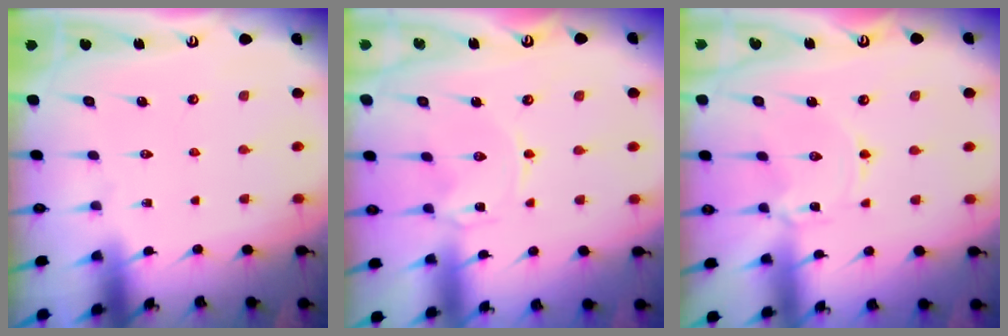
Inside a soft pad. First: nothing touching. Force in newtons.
{"total": 0.0}
{"total": 0.9, "press": 0.9, "slide": 0.1}